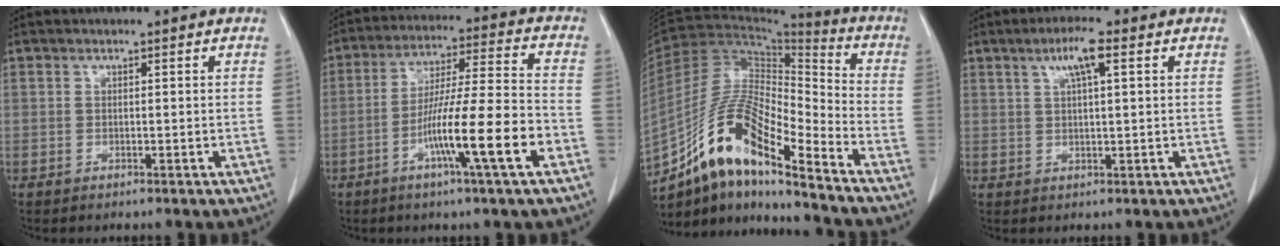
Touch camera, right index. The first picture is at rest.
{"total": 12.9, "force": [-5.1, -0.5, 11.8], "torque": [-0.207, -0.004, -0.090]}
{"total": 15.4, "force": [-10.9, 2.6, 10.6], "torque": [-0.200, 0.016, -0.195]}
{"total": 4.8, "force": [2.2, 0.4, 4.3], "torque": [-0.079, 0.008, 0.039]}